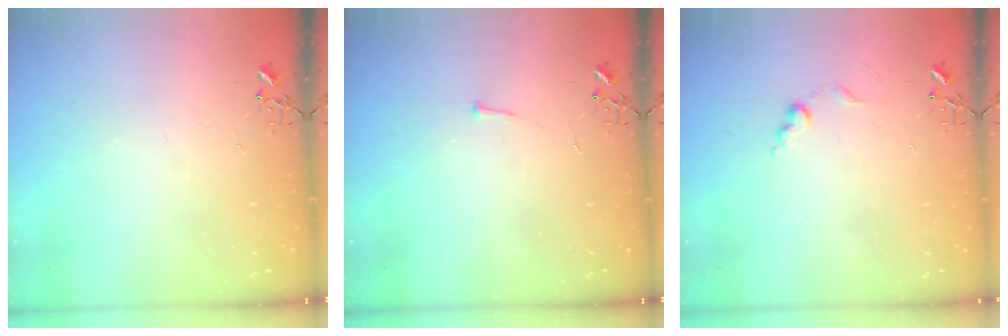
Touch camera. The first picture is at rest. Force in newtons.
{"total": 2.9, "press": 2.9, "slide": 0.4}
{"total": 6.0, "press": 5.9, "slide": 0.7}